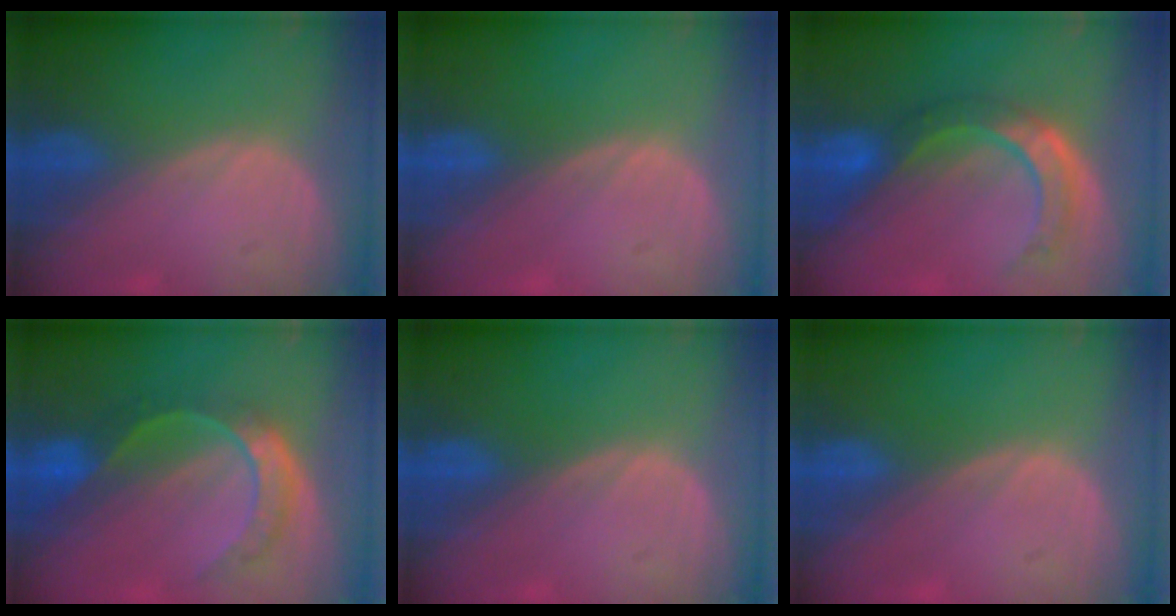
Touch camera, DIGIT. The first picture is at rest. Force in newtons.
{"total": 0.0}
{"total": 8.2, "press": 7.2, "slide": 3.9}
{"total": 7.8, "press": 6.6, "slide": 4.3}
{"total": 0.0}
{"total": 0.0}